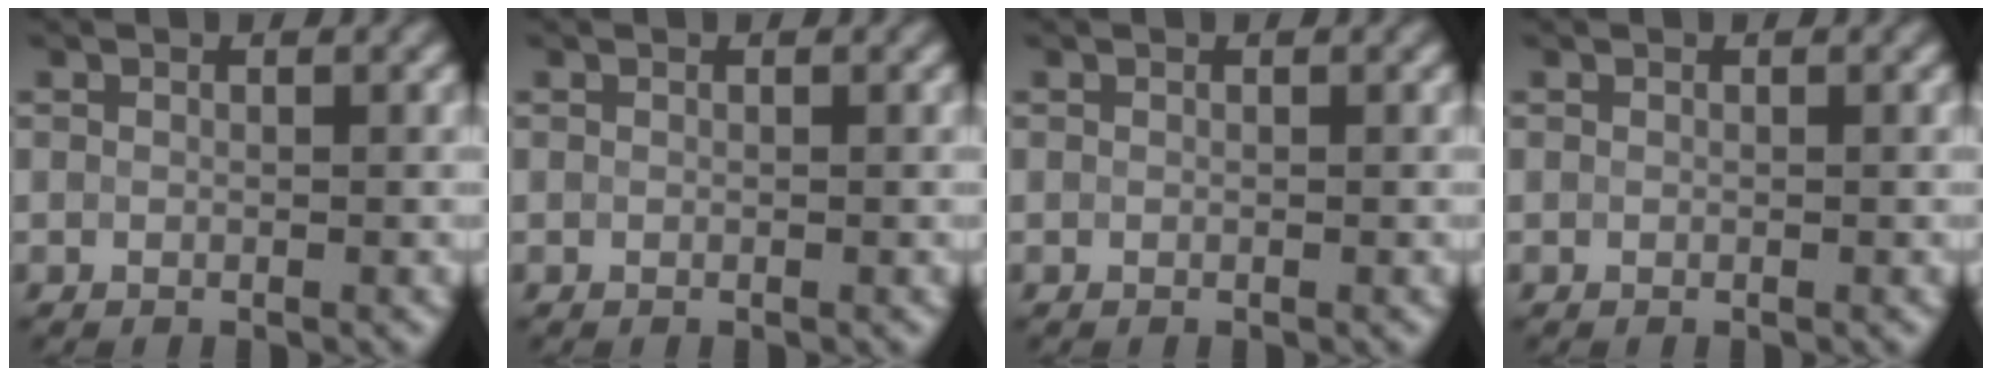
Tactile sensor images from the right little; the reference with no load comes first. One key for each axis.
{"total": 0.0}
{"total": 0.0}
{"total": 0.0}